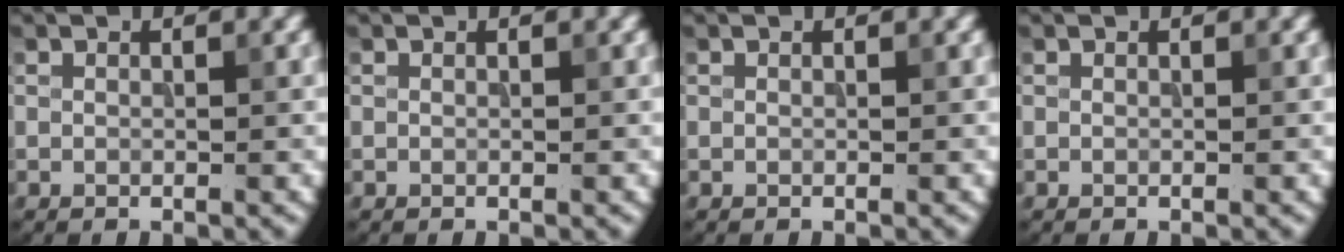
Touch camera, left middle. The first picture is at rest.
{"total": 0.0}
{"total": 0.0}
{"total": 0.0}